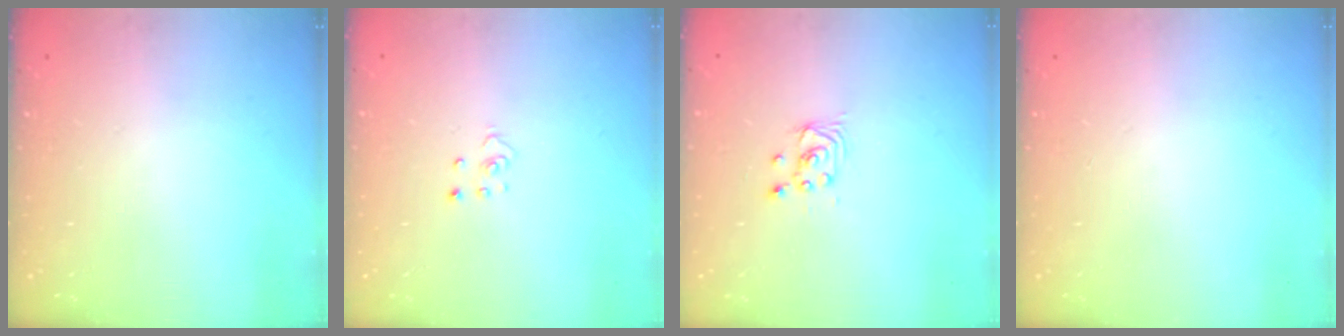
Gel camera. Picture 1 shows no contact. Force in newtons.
{"total": 2.3, "press": 2.3, "slide": 0.2}
{"total": 2.2, "press": 2.2, "slide": 0.2}
{"total": 0.0}